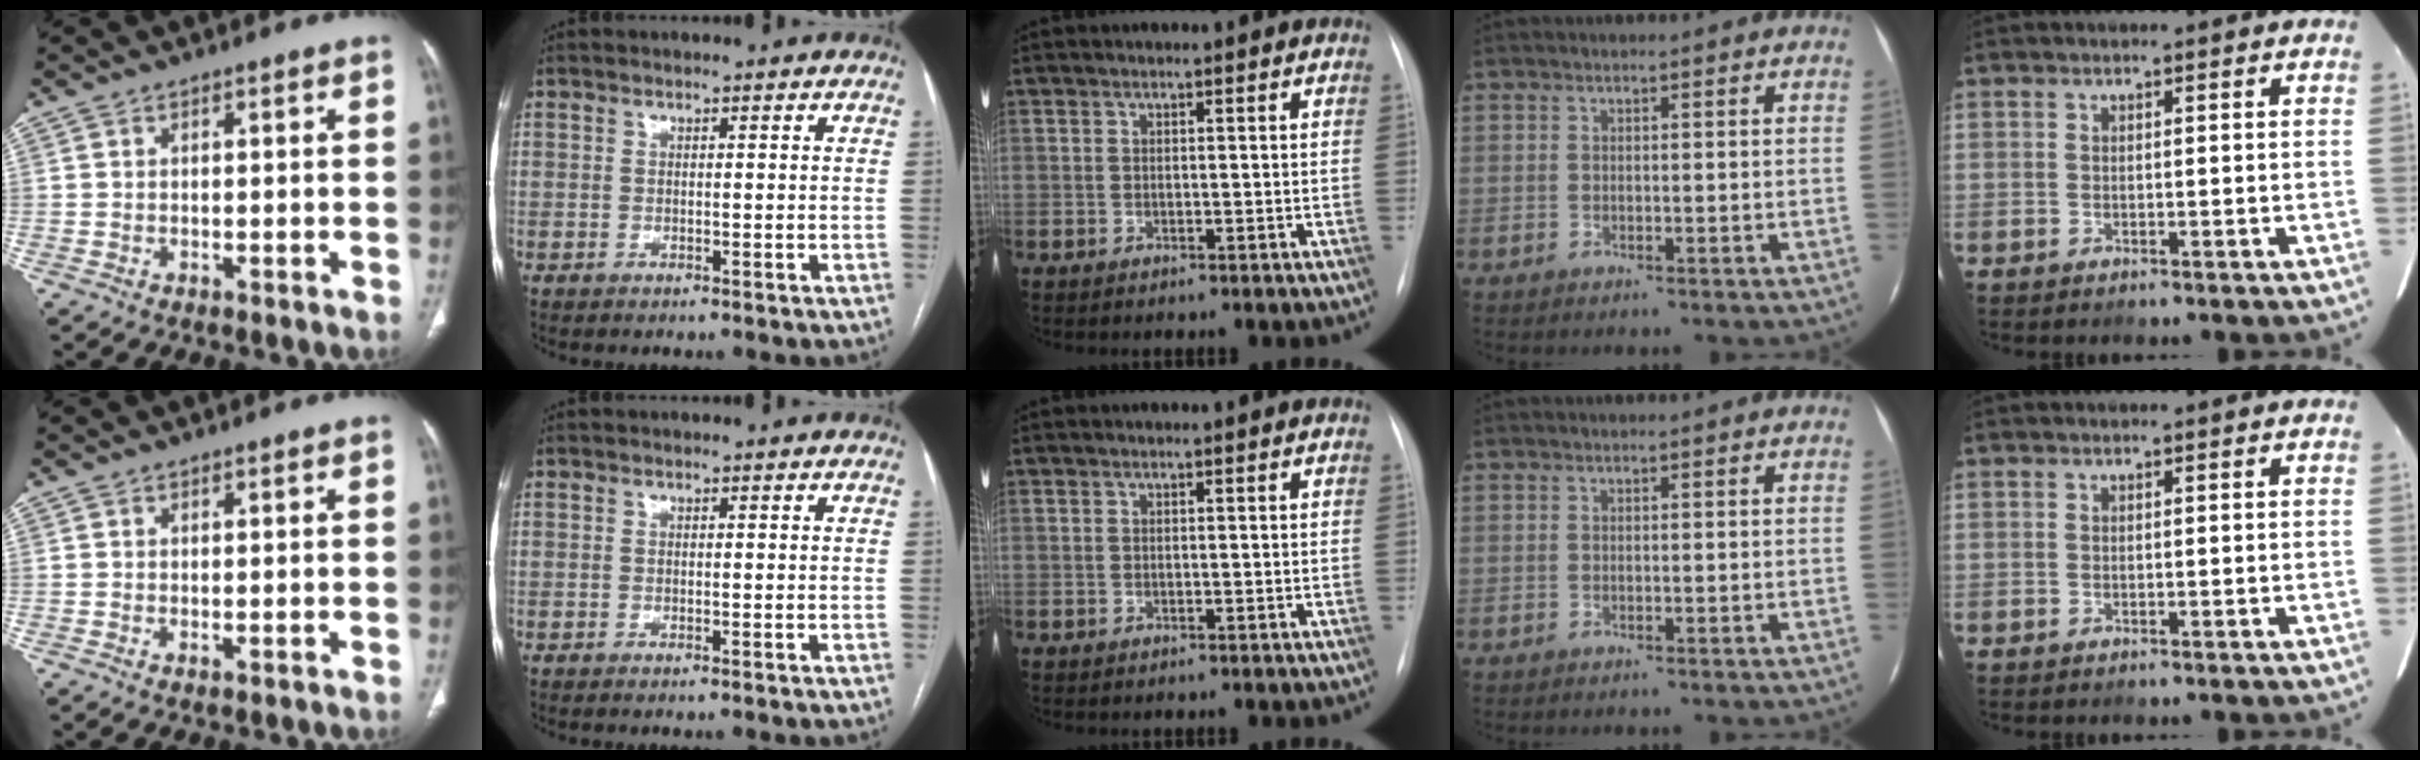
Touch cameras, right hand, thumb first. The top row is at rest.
{"thumb": {"total": 0.5, "force": [-0.1, 0.3, 0.5], "torque": [-0.011, -0.003, 0.000]}}